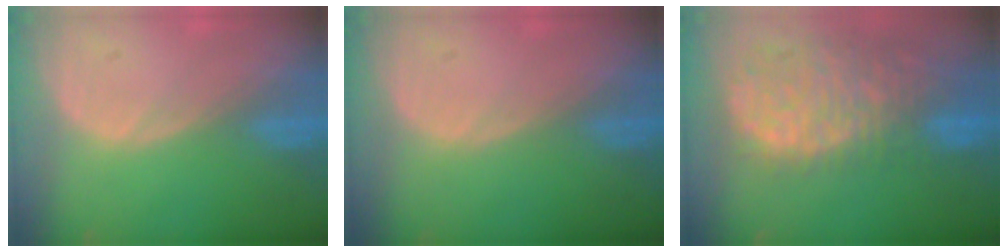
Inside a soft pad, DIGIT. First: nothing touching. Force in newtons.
{"total": 0.0}
{"total": 13.5, "press": 11.1, "slide": 7.6}